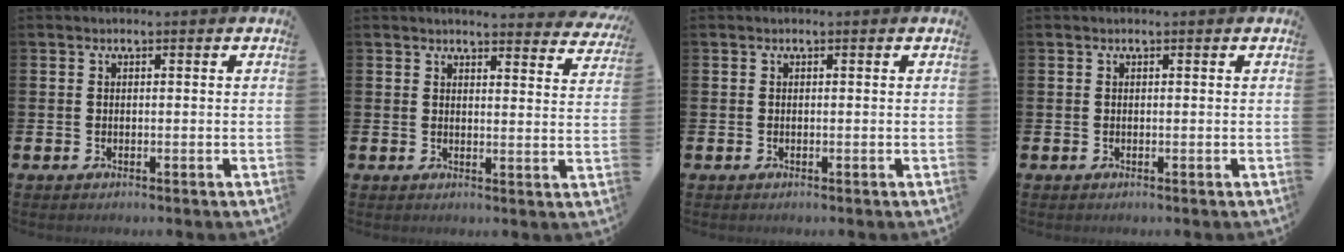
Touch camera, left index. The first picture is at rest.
{"total": 3.5, "force": [3.4, 0.0, 0.2], "torque": [-0.004, -0.025, 0.060]}
{"total": 0.0}
{"total": 0.0}